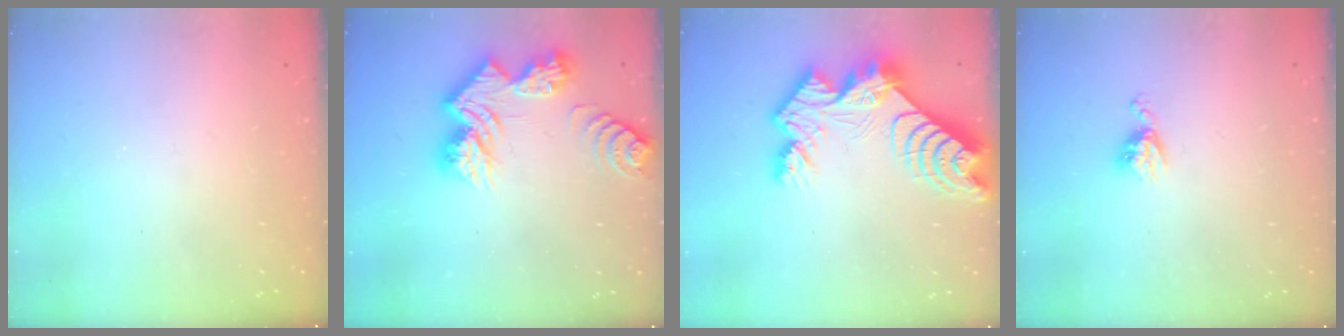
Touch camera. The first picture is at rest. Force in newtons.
{"total": 13.2, "press": 13.2, "slide": 0.6}
{"total": 15.7, "press": 15.6, "slide": 1.5}
{"total": 4.4, "press": 4.3, "slide": 0.6}